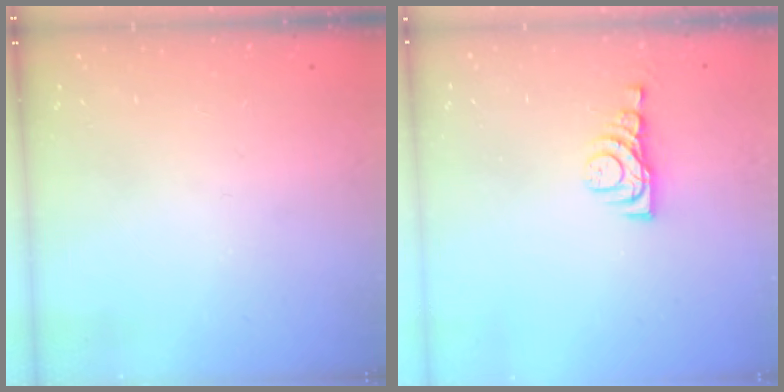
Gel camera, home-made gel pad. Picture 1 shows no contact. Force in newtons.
{"total": 5.0, "press": 4.9, "slide": 0.7}